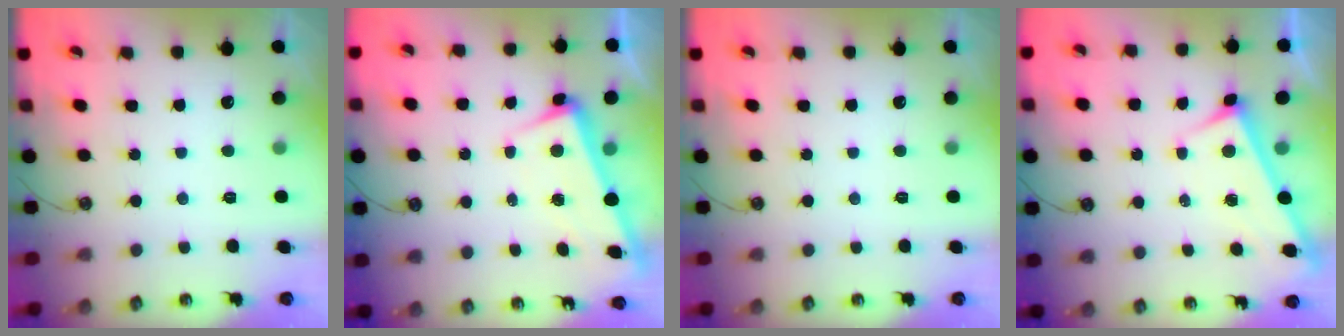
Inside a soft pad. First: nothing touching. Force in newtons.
{"total": 3.0, "press": 2.9, "slide": 0.8}
{"total": 0.0}
{"total": 3.1, "press": 3.1, "slide": 0.2}